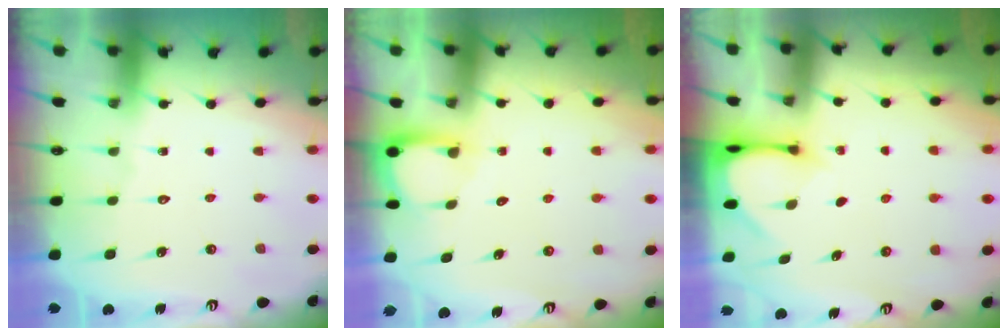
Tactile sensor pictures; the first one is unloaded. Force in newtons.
{"total": 3.6, "press": 3.6, "slide": 0.3}
{"total": 3.0, "press": 3.0, "slide": 0.3}